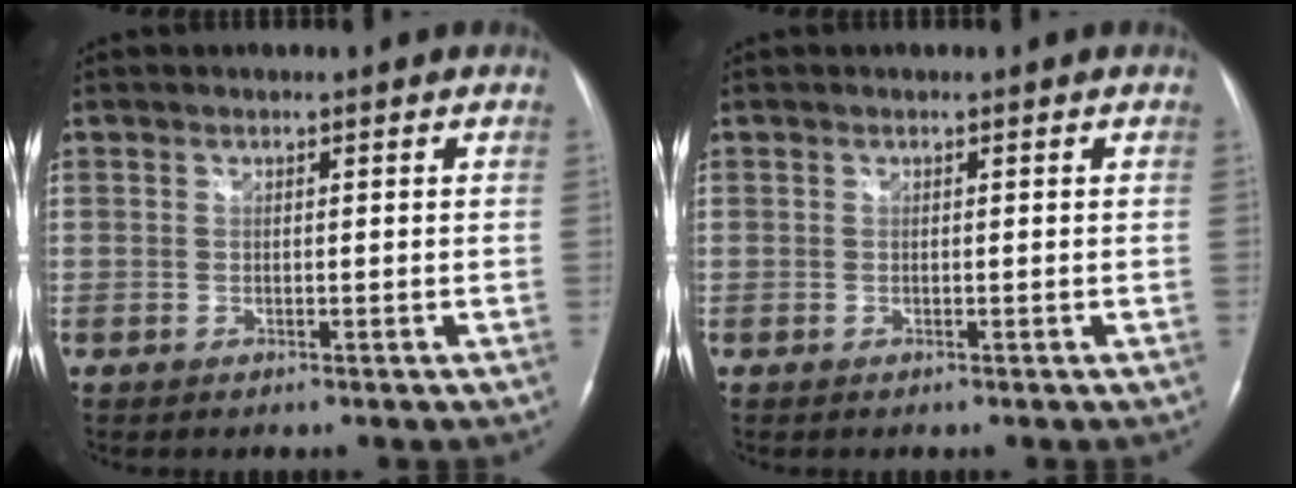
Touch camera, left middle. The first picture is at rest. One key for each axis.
{"total": 0.0}